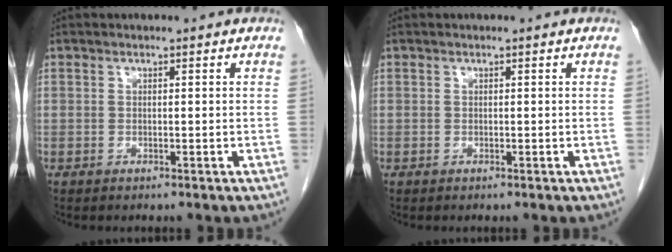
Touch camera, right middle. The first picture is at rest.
{"total": 0.0}